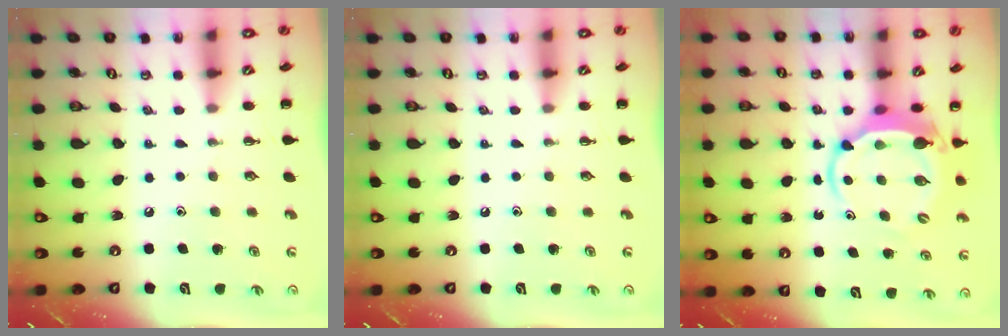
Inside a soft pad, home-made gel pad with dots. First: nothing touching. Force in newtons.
{"total": 0.0}
{"total": 5.9, "press": 5.7, "slide": 1.1}